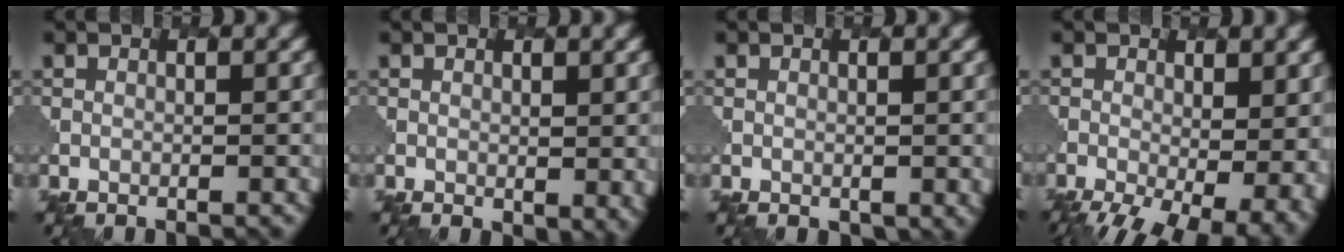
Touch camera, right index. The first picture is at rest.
{"total": 2.3, "force": [0.6, 1.4, 1.8], "torque": [-0.022, -0.007, 0.012]}
{"total": 1.6, "force": [0.0, 1.2, 1.1], "torque": [-0.012, -0.009, 0.007]}
{"total": 10.0, "force": [-3.4, 4.9, 8.1], "torque": [-0.114, -0.037, -0.036]}